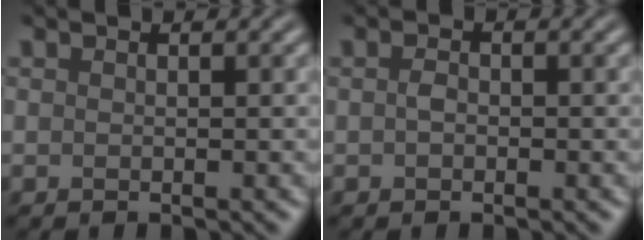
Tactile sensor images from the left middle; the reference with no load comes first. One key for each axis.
{"total": 1.0, "fx": -0.2, "fy": 0.6, "fz": 0.7, "tx": -0.018, "ty": 0.003, "tz": -0.005}